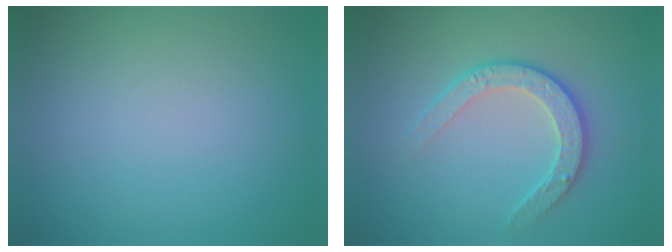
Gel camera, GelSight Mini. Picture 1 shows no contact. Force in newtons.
{"total": 3.3, "press": 2.8, "slide": 1.7}